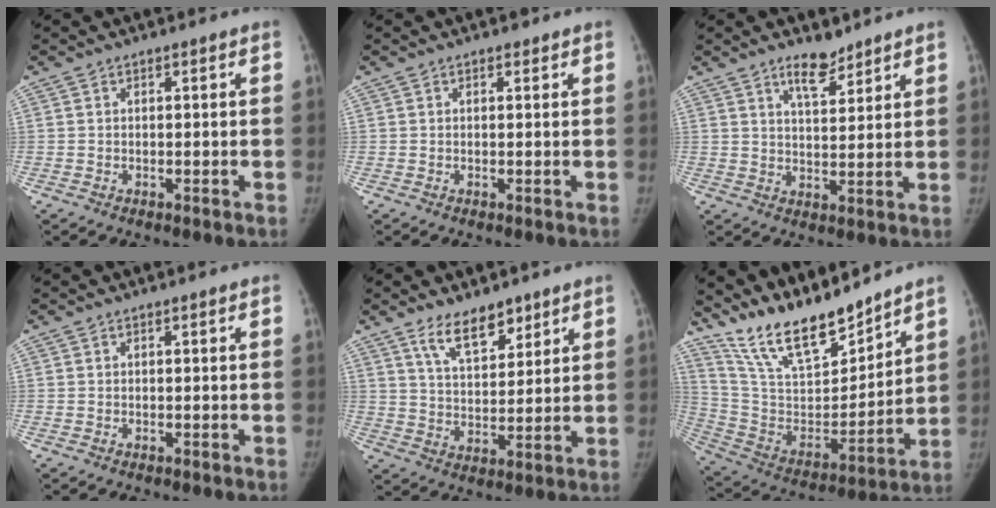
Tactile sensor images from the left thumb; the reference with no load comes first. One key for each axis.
{"total": 0.8, "fx": 0.6, "fy": 0.5, "fz": 0.3, "tx": 0.000, "ty": -0.003, "tz": 0.005}
{"total": 5.8, "fx": 4.5, "fy": 2.1, "fz": 3.0, "tx": -0.031, "ty": -0.036, "tz": 0.076}
{"total": 0.0}
{"total": 9.2, "fx": 6.4, "fy": 4.3, "fz": 5.0, "tx": -0.055, "ty": -0.046, "tz": 0.117}
{"total": 18.9, "fx": 16.5, "fy": 4.8, "fz": 7.9, "tx": -0.108, "ty": -0.100, "tz": 0.309}